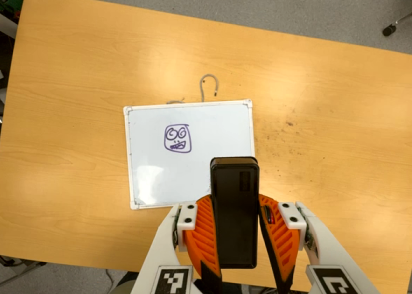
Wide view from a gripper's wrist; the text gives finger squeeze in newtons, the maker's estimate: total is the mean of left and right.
{"total": 7.8, "left": 6.8, "right": 8.8}